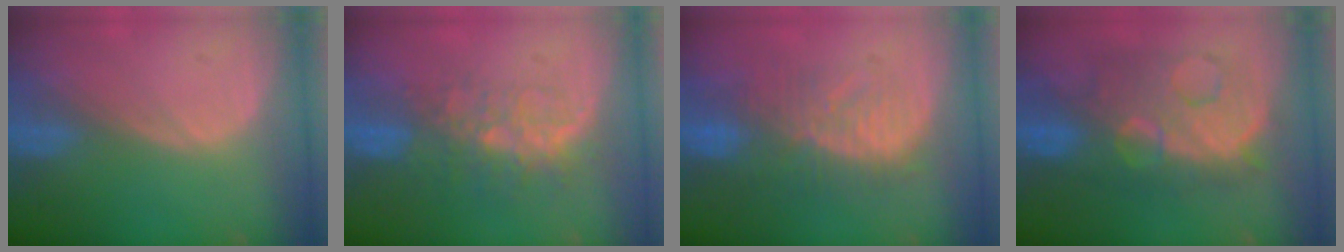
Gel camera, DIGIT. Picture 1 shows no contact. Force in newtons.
{"total": 8.3, "press": 6.8, "slide": 4.7}
{"total": 9.6, "press": 9.0, "slide": 3.3}
{"total": 11.2, "press": 11.2, "slide": 1.0}